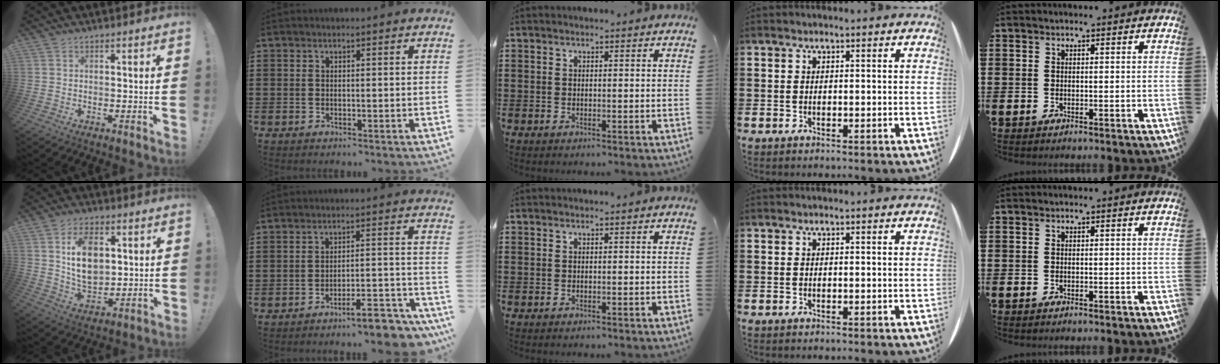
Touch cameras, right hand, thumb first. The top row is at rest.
{"thumb": {"total": 12.8, "force": [3.6, 8.5, 8.8], "torque": [-0.134, -0.009, 0.063]}, "index": {"total": 6.9, "force": [-6.2, 0.7, 3.1], "torque": [-0.043, 0.009, -0.114]}}